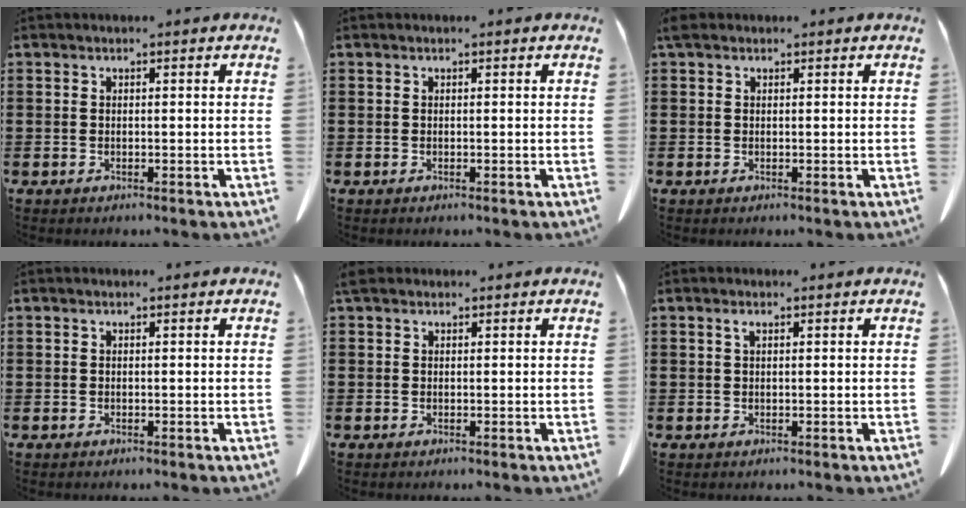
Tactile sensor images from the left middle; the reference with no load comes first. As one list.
[{"total": 0.0}, {"total": 1.0, "force": [0.6, 0.7, 0.5], "torque": [-0.013, 0.005, 0.010]}, {"total": 0.0}, {"total": 1.3, "force": [0.9, 0.8, 0.5], "torque": [-0.015, 0.004, 0.017]}, {"total": 1.2, "force": [0.5, 0.4, 1.0], "torque": [-0.013, 0.000, 0.007]}]